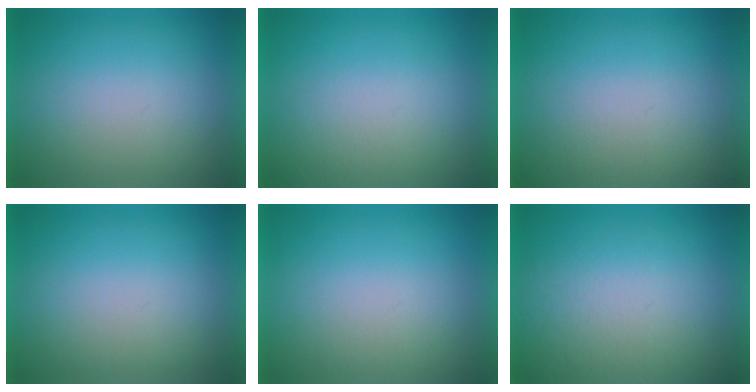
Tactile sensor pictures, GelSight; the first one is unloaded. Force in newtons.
{"total": 2.2}
{"total": 1.7}
{"total": 1.1}
{"total": 1.1}
{"total": 5.9}